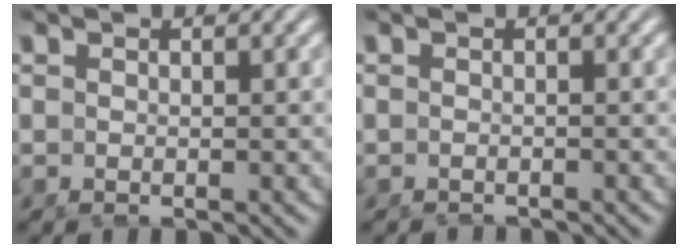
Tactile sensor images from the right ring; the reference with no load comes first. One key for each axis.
{"total": 1.0, "fx": -1.0, "fy": -0.2, "fz": -0.2, "tx": -0.002, "ty": -0.003, "tz": -0.017}